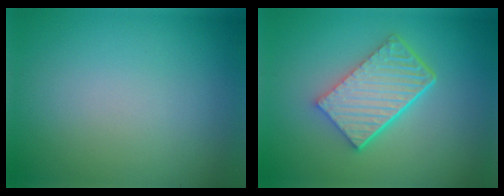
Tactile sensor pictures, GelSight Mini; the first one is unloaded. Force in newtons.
{"total": 6.1, "press": 4.4, "slide": 4.2}